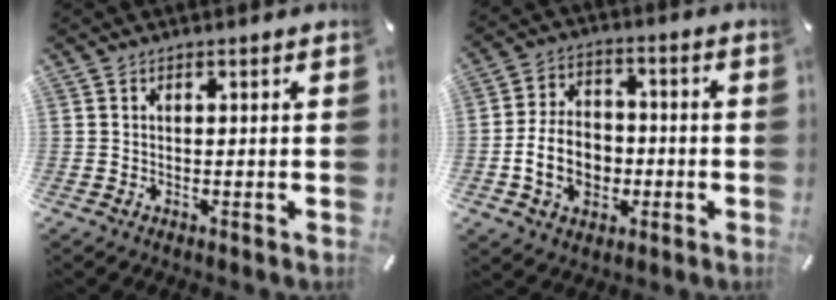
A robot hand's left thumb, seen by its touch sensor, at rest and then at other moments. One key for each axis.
{"total": 10.7, "fx": -2.7, "fy": 8.3, "fz": 6.2, "tx": -0.138, "ty": 0.015, "tz": -0.049}